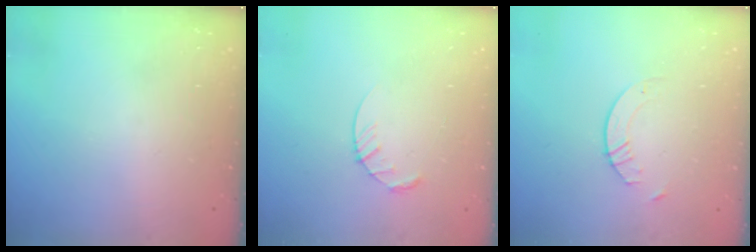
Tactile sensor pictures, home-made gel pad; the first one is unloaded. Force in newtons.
{"total": 4.5, "press": 4.5, "slide": 0.5}
{"total": 2.9, "press": 2.9, "slide": 0.3}